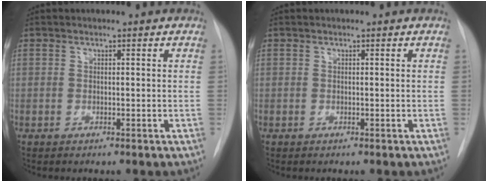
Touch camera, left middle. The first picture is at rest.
{"total": 0.0}